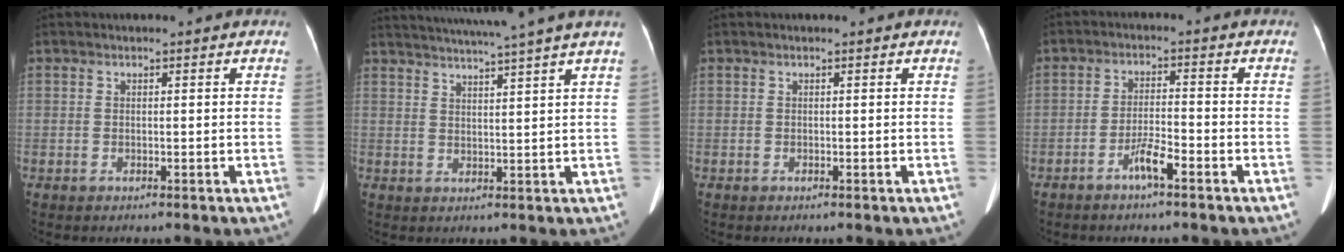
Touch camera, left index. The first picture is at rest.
{"total": 12.1, "force": [10.5, -2.3, 5.5], "torque": [-0.095, -0.011, 0.140]}
{"total": 0.0}
{"total": 3.9, "force": [-2.8, 0.2, 2.7], "torque": [-0.053, -0.002, -0.051]}